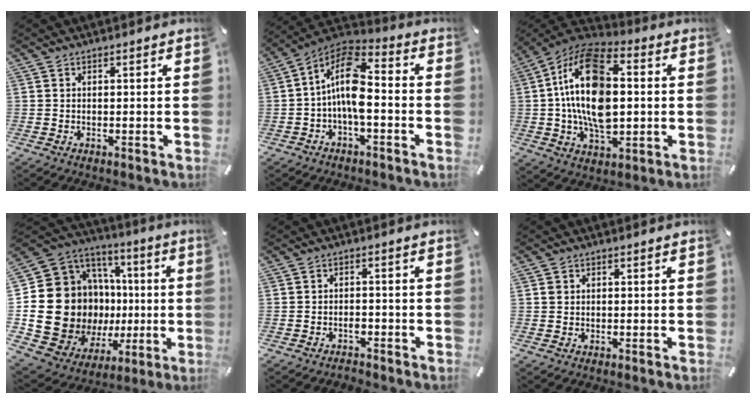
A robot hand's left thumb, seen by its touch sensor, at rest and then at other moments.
{"total": 12.1, "force": [-1.3, 6.0, 10.4], "torque": [-0.216, -0.005, -0.025]}
{"total": 19.5, "force": [1.0, 11.8, 15.5], "torque": [-0.325, 0.002, 0.011]}
{"total": 21.5, "force": [-1.7, 17.3, 12.6], "torque": [-0.232, -0.034, 0.012]}
{"total": 2.3, "force": [-1.6, 1.3, 1.1], "torque": [-0.022, 0.007, -0.031]}
{"total": 1.0, "force": [0.1, 0.9, 0.2], "torque": [0.004, 0.002, -0.001]}